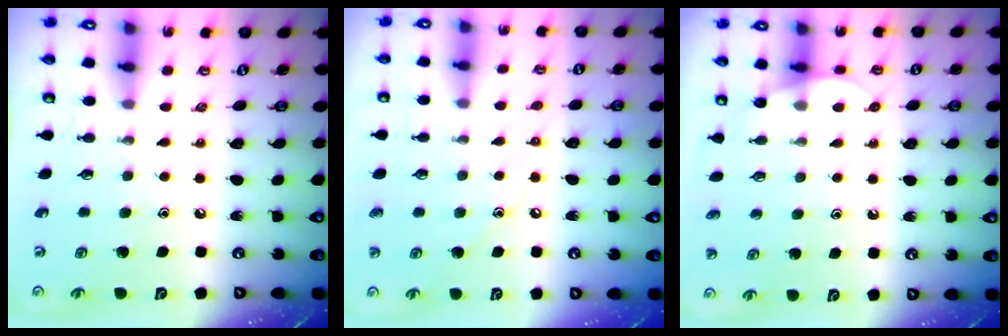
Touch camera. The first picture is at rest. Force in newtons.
{"total": 4.7, "press": 4.7, "slide": 0.6}
{"total": 3.5, "press": 3.5, "slide": 0.3}